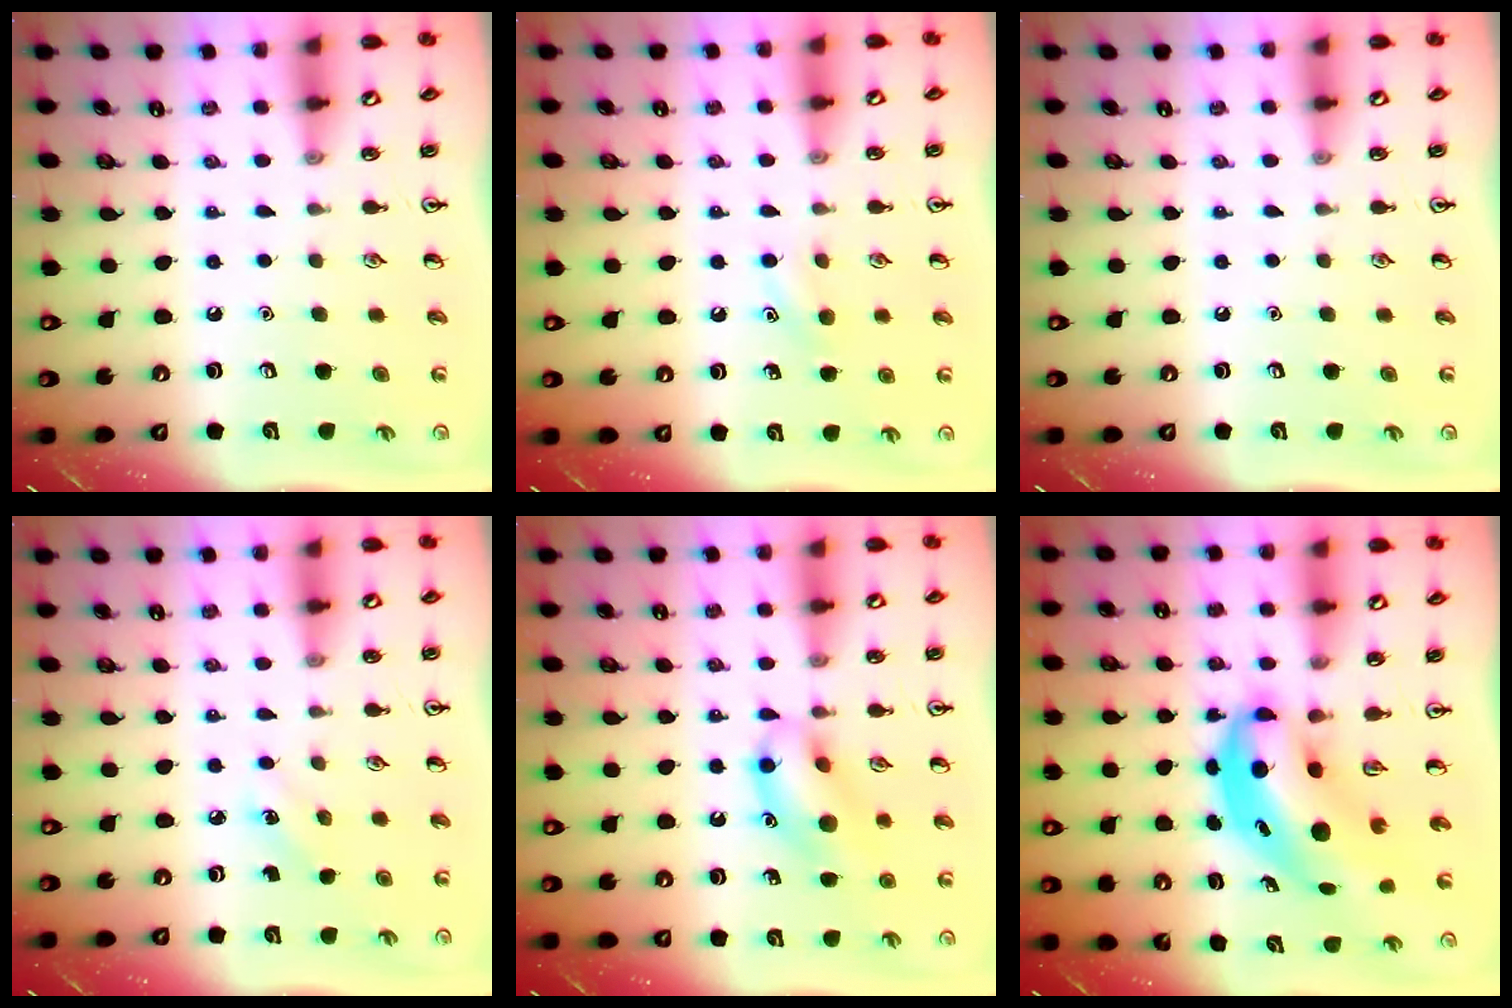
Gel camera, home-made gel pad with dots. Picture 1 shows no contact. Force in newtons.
{"total": 5.9, "press": 5.6, "slide": 1.9}
{"total": 0.0}
{"total": 2.3, "press": 2.2, "slide": 0.8}
{"total": 12.8, "press": 12.7, "slide": 1.3}
{"total": 7.3, "press": 7.1, "slide": 1.9}